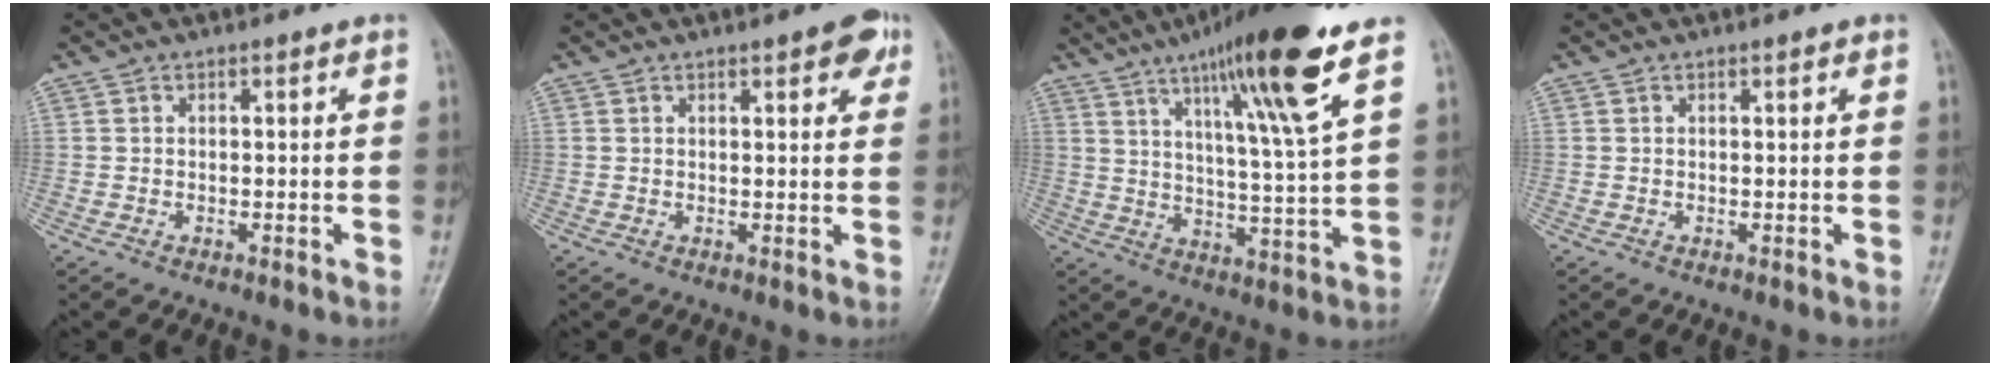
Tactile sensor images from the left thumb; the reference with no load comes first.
{"total": 4.9, "force": [2.7, 1.7, 3.7], "torque": [-0.030, -0.006, 0.026]}
{"total": 17.2, "force": [10.1, 0.9, 13.9], "torque": [-0.218, -0.048, 0.162]}
{"total": 0.8, "force": [0.5, 0.2, 0.6], "torque": [-0.007, 0.000, 0.005]}